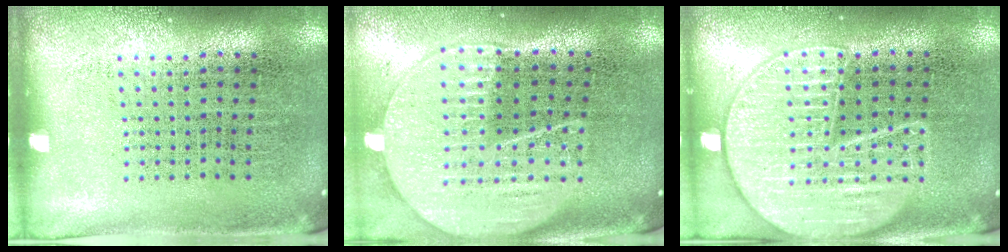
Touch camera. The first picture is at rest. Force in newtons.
{"total": 2.0, "press": 1.9, "slide": 0.8}
{"total": 3.6, "press": 3.6, "slide": 0.4}